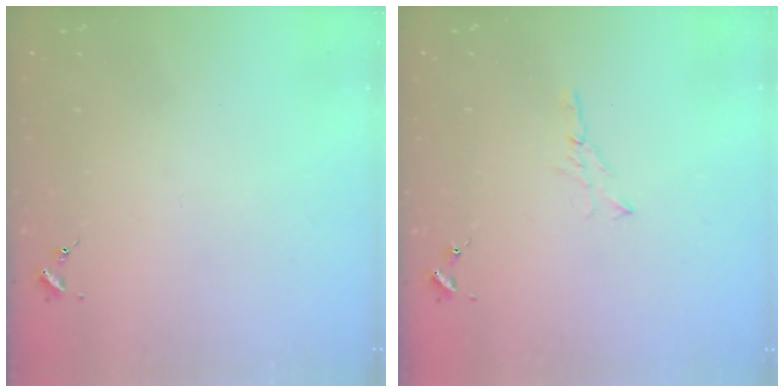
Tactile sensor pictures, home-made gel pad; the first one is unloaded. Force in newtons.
{"total": 3.5, "press": 3.5, "slide": 0.4}